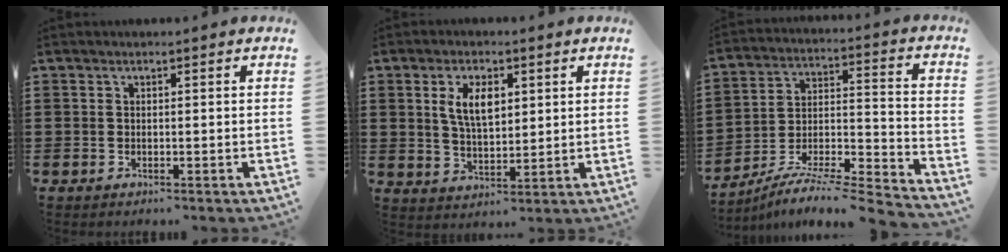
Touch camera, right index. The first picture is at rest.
{"total": 6.1, "force": [2.1, 2.9, 4.9], "torque": [-0.097, 0.005, 0.034]}
{"total": 7.6, "force": [-7.1, 0.1, 2.9], "torque": [-0.041, 0.002, -0.141]}